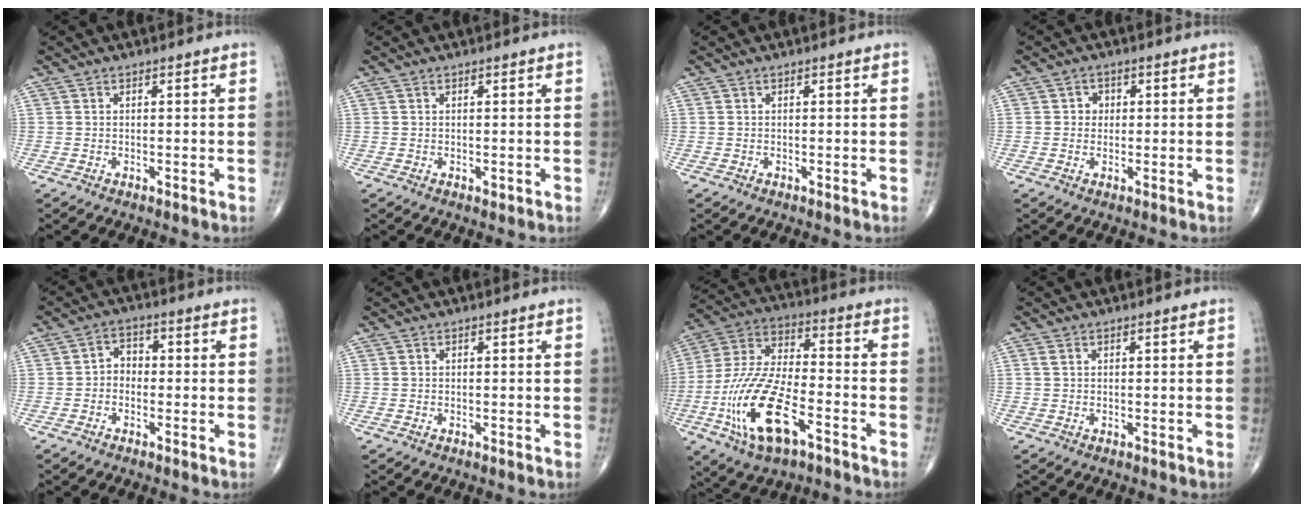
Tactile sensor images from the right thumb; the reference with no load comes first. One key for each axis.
{"total": 0.6, "fx": -0.1, "fy": 0.4, "fz": 0.5, "tx": -0.004, "ty": -0.002, "tz": 0.002}
{"total": 0.0}
{"total": 2.2, "fx": 0.3, "fy": 2.1, "fz": 0.8, "tx": 0.004, "ty": 0.004, "tz": 0.000}
{"total": 3.4, "fx": -0.8, "fy": 2.7, "fz": 1.9, "tx": -0.010, "ty": 0.020, "tz": -0.027}
{"total": 0.0}
{"total": 19.3, "fx": -7.9, "fy": 8.2, "fz": 15.6, "tx": -0.318, "ty": 0.033, "tz": -0.143}
{"total": 0.9, "fx": 0.3, "fy": 0.6, "fz": 0.6, "tx": -0.015, "ty": 0.005, "tz": 0.007}